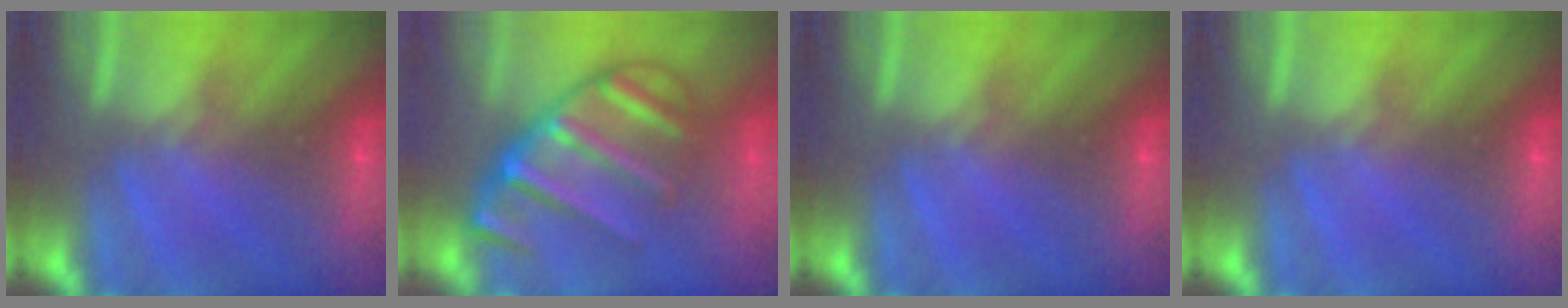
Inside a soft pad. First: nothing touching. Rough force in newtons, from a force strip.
{"total": 8.0}
{"total": 0.0}
{"total": 0.0}